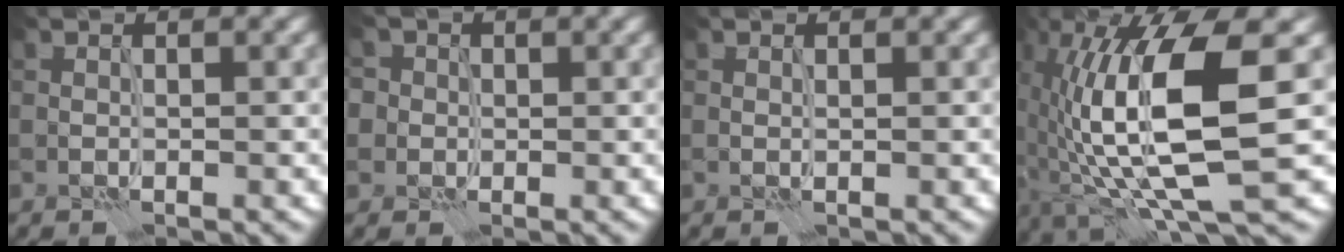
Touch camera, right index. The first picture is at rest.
{"total": 3.8, "force": [1.4, 3.3, 1.1], "torque": [-0.013, 0.011, 0.006]}
{"total": 0.0}
{"total": 12.4, "force": [-0.7, 3.5, 11.9], "torque": [-0.215, 0.000, -0.012]}